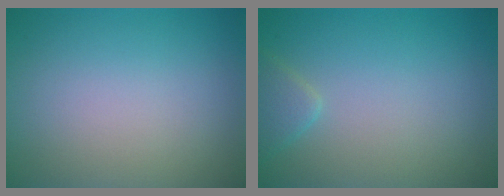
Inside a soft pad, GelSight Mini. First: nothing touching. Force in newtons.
{"total": 1.5, "press": 1.5, "slide": 0.2}